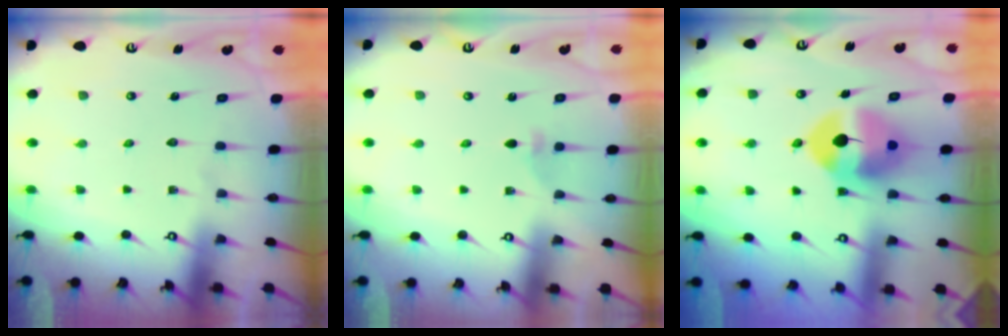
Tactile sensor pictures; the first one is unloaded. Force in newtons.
{"total": 2.2, "press": 2.2, "slide": 0.6}
{"total": 9.1, "press": 8.9, "slide": 1.6}